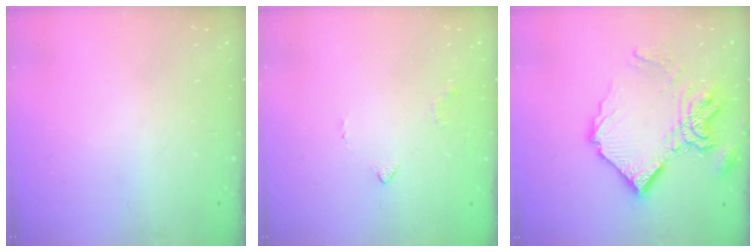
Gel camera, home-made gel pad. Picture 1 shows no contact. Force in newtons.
{"total": 2.8, "press": 2.8, "slide": 0.6}
{"total": 17.1, "press": 17.0, "slide": 1.8}